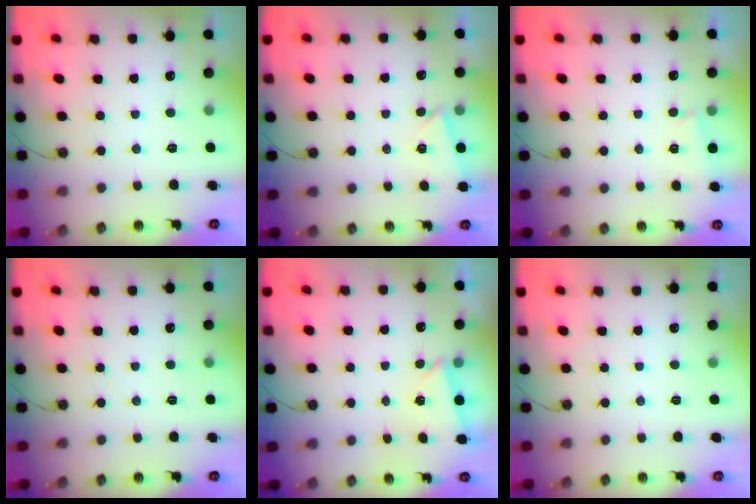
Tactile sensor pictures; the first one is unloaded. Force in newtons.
{"total": 3.0, "press": 2.5, "slide": 1.7}
{"total": 1.7, "press": 1.7, "slide": 0.5}
{"total": 0.0}
{"total": 2.5, "press": 0.6, "slide": 2.4}
{"total": 0.0}